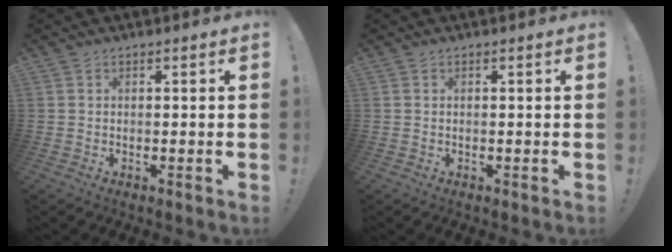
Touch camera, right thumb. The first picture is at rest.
{"total": 0.0}